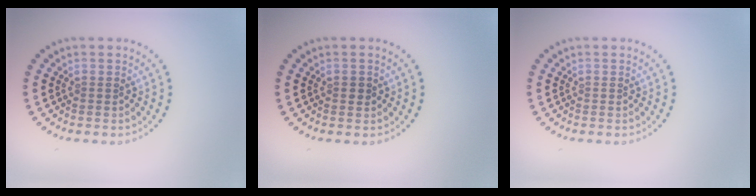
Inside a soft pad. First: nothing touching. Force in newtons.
{"total": 0.7, "press": 0.7, "slide": 0.1}
{"total": 0.0}